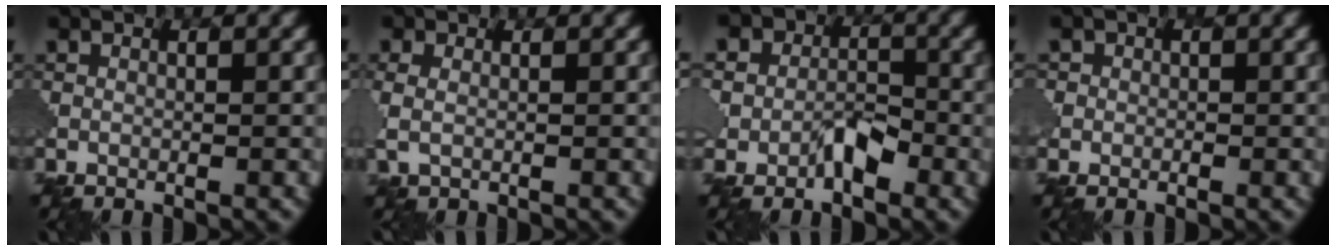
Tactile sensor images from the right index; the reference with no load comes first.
{"total": 1.8, "force": [0.2, 1.1, 1.4], "torque": [-0.034, -0.001, 0.003]}
{"total": 4.9, "force": [-0.9, 3.9, 2.8], "torque": [-0.023, -0.004, -0.029]}
{"total": 1.4, "force": [0.0, 1.3, 0.3], "torque": [0.005, 0.000, -0.010]}